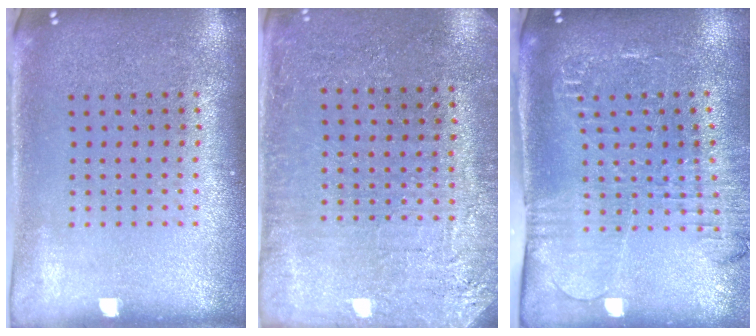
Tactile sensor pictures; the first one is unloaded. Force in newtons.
{"total": 2.8, "press": 2.8, "slide": 0.4}
{"total": 1.9, "press": 1.9, "slide": 0.4}